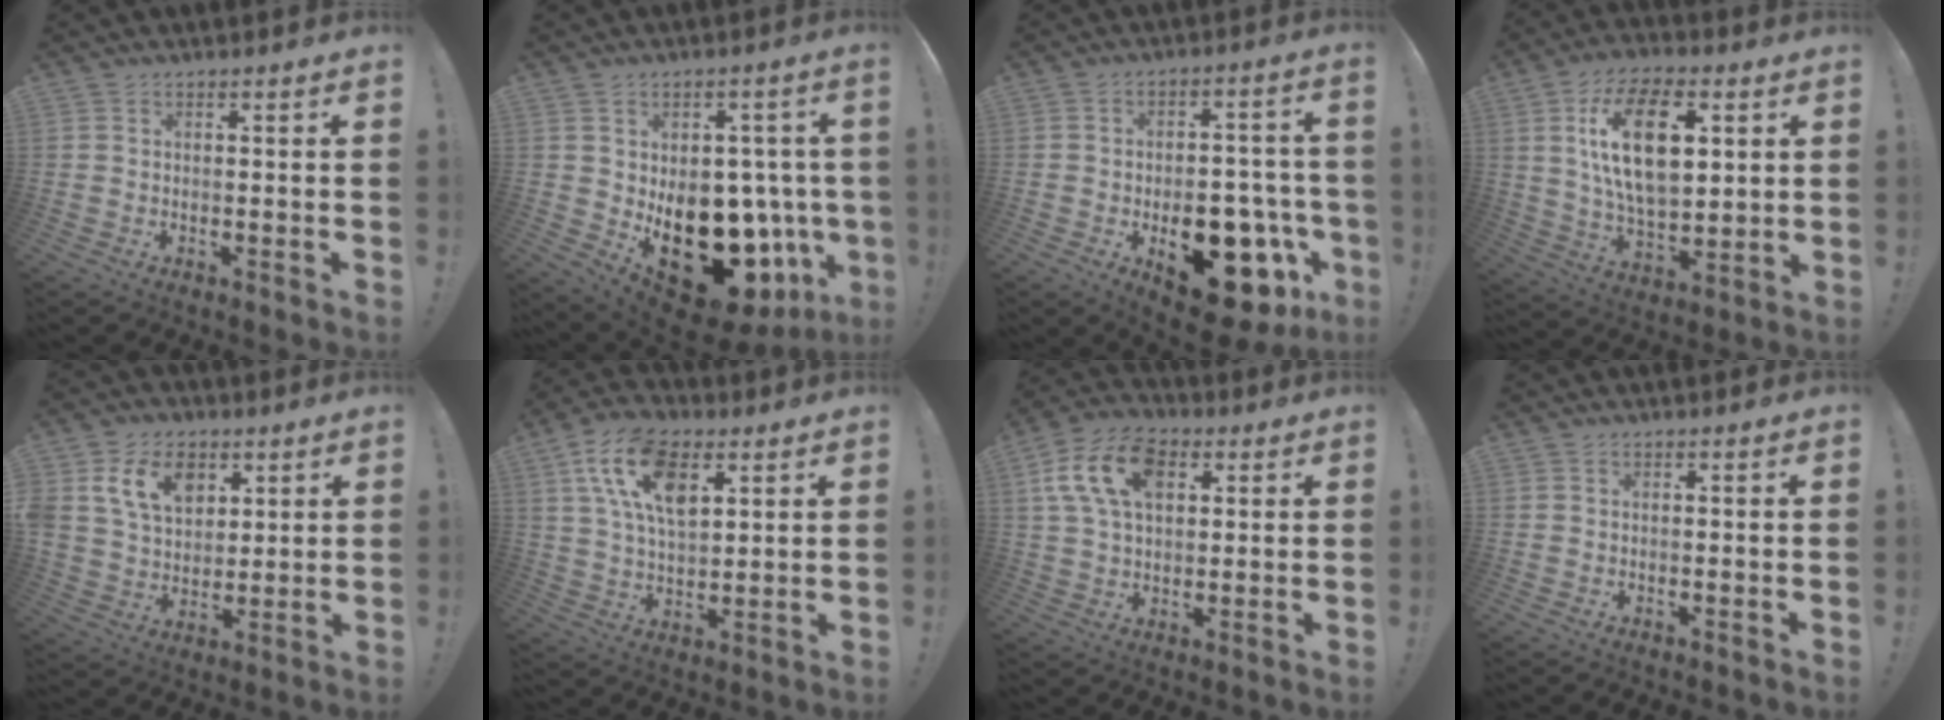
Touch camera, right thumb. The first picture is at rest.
{"total": 20.6, "force": [-5.1, 13.8, 14.5], "torque": [-0.187, 0.010, -0.052]}
{"total": 18.6, "force": [-7.5, 10.4, 13.5], "torque": [-0.149, 0.047, -0.101]}
{"total": 20.6, "force": [5.7, 11.3, 16.3], "torque": [-0.288, -0.003, 0.086]}
{"total": 14.0, "force": [6.1, 10.3, 7.2], "torque": [-0.119, -0.013, 0.120]}
{"total": 16.5, "force": [6.9, 9.3, 11.7], "torque": [-0.206, -0.007, 0.125]}
{"total": 15.7, "force": [5.2, 10.1, 10.8], "torque": [-0.200, 0.002, 0.101]}
{"total": 0.0}